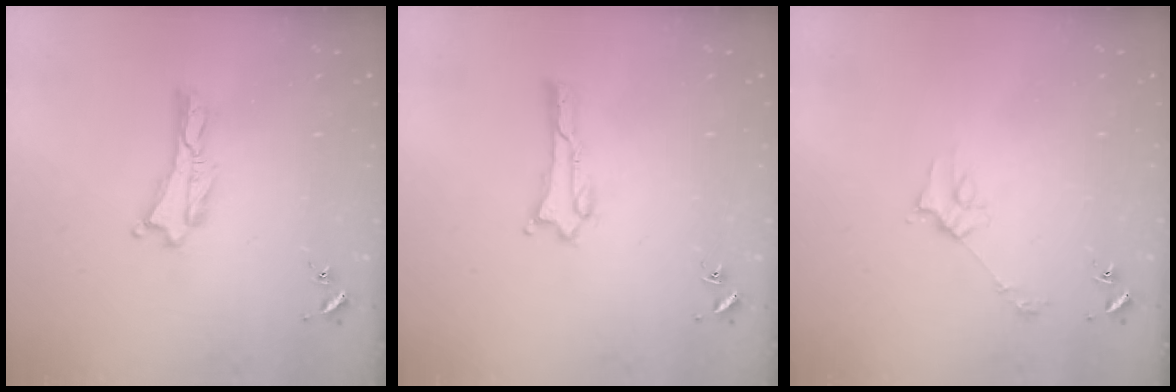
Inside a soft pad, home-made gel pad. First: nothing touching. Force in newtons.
{"total": 0.8, "press": 0.8, "slide": 0.2}
{"total": 2.8, "press": 2.8, "slide": 0.2}